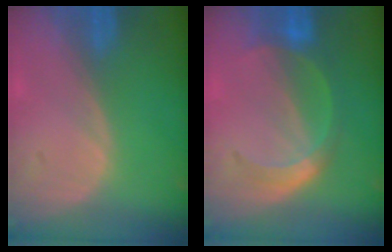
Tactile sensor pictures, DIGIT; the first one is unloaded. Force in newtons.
{"total": 5.1, "press": 5.0, "slide": 0.7}